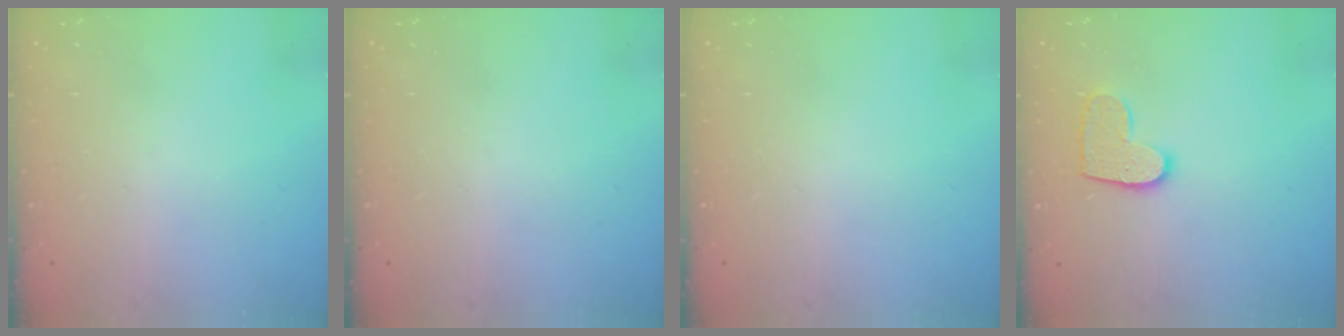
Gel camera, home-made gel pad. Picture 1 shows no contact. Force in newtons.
{"total": 0.0}
{"total": 0.0}
{"total": 9.9, "press": 9.9, "slide": 0.4}